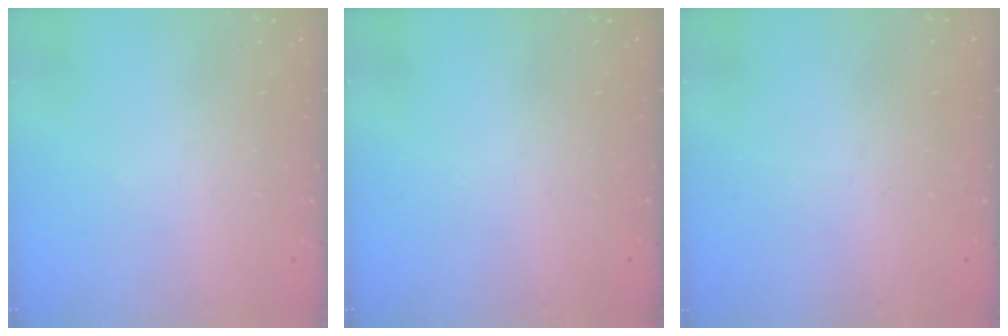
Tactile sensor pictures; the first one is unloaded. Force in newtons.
{"total": 0.0}
{"total": 1.8, "press": 1.7, "slide": 0.4}